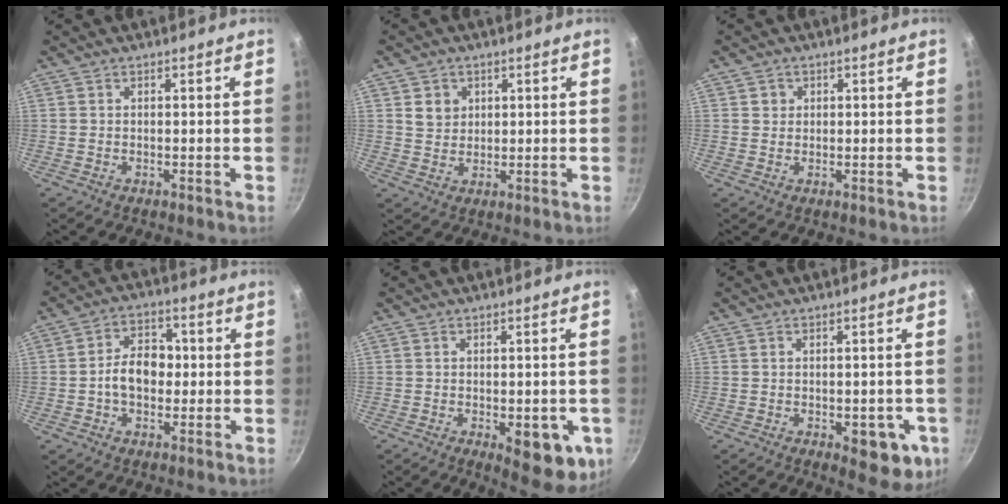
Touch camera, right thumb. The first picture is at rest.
{"total": 4.1, "force": [1.6, 3.5, 1.5], "torque": [-0.007, -0.009, 0.030]}
{"total": 1.7, "force": [0.6, 1.6, 0.3], "torque": [0.004, -0.001, 0.006]}
{"total": 8.5, "force": [-0.5, 6.0, 6.0], "torque": [-0.081, 0.022, -0.017]}
{"total": 10.9, "force": [-3.7, 4.6, 9.1], "torque": [-0.093, -0.002, -0.036]}
{"total": 8.4, "force": [-3.1, 3.9, 6.7], "torque": [-0.056, 0.006, -0.028]}